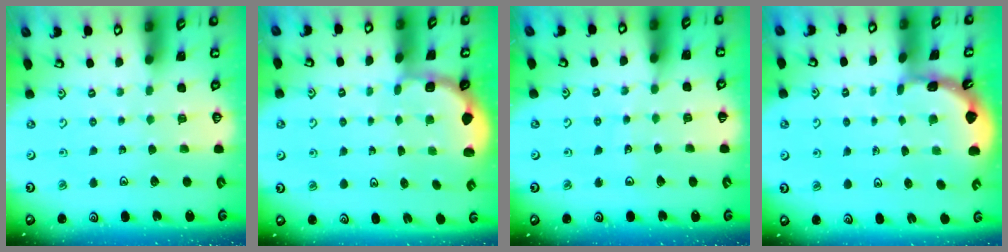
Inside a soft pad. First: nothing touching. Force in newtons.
{"total": 1.8, "press": 1.6, "slide": 0.7}
{"total": 2.2, "press": 2.2, "slide": 0.2}
{"total": 1.6, "press": 1.6, "slide": 0.2}